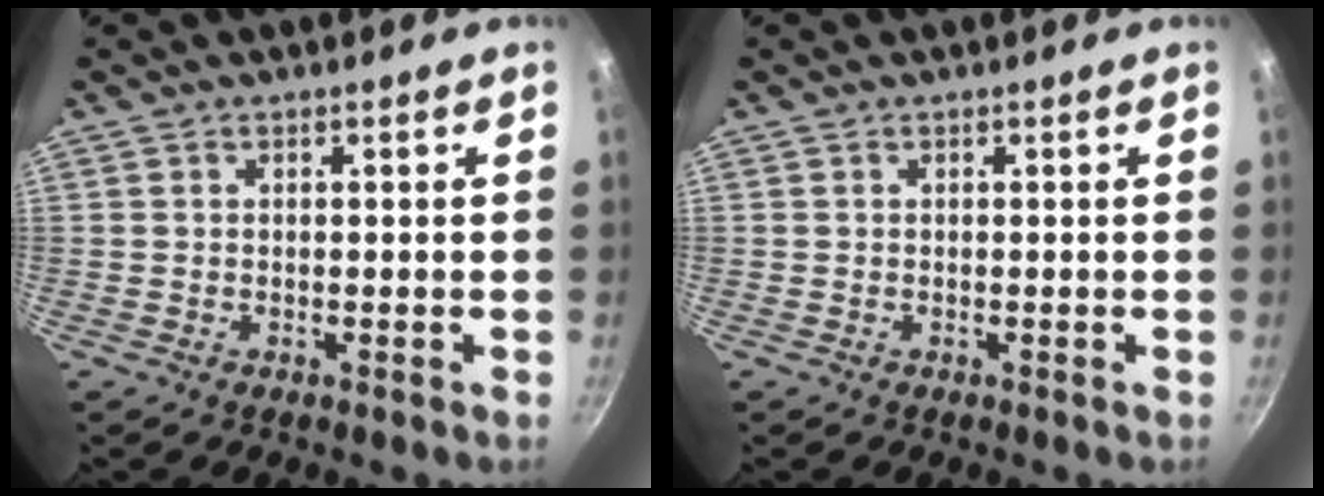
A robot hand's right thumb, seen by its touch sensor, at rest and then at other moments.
{"total": 0.0}